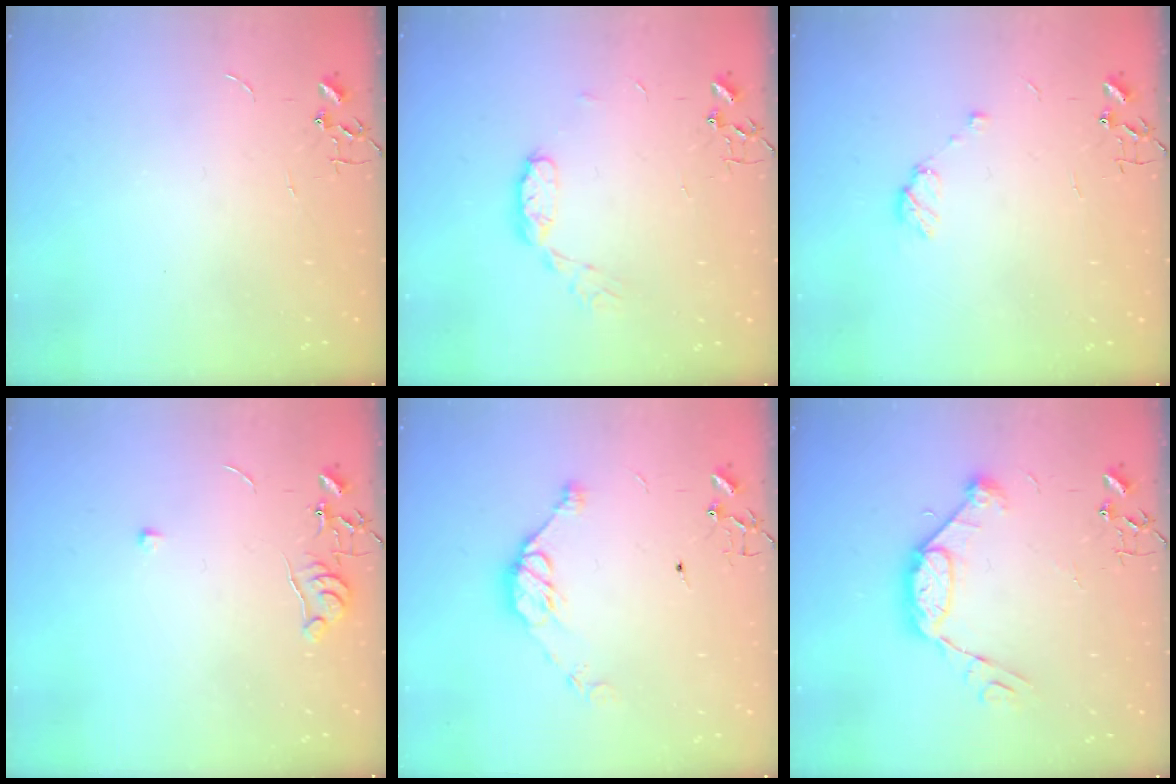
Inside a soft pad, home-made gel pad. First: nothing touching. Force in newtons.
{"total": 7.3, "press": 7.3, "slide": 0.4}
{"total": 6.8, "press": 6.8, "slide": 0.9}
{"total": 6.2, "press": 6.2, "slide": 0.7}
{"total": 9.6, "press": 9.6, "slide": 0.8}
{"total": 12.1, "press": 12.1, "slide": 1.2}